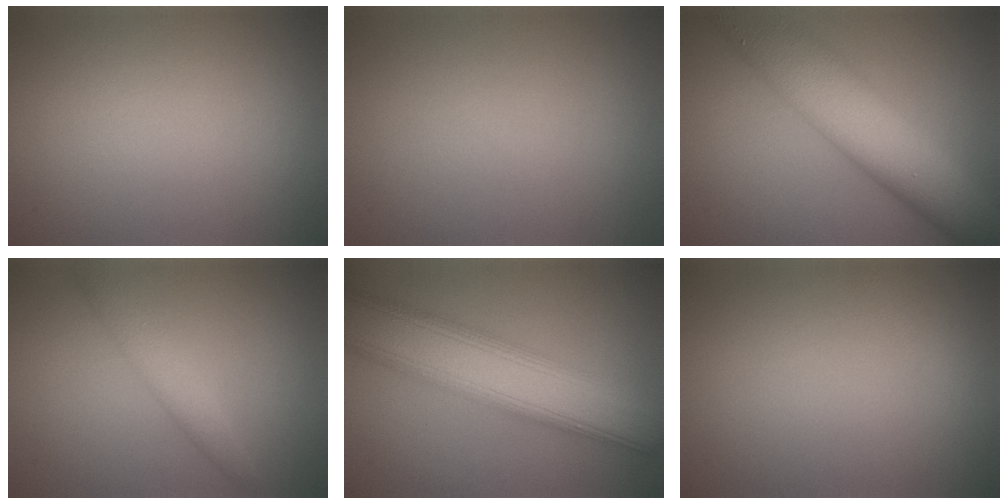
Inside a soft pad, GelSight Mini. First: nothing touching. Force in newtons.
{"total": 0.0}
{"total": 10.0, "press": 10.0, "slide": 0.5}
{"total": 2.6, "press": 2.6, "slide": 0.0}
{"total": 10.1, "press": 10.1, "slide": 0.4}
{"total": 0.5, "press": 0.5, "slide": 0.0}